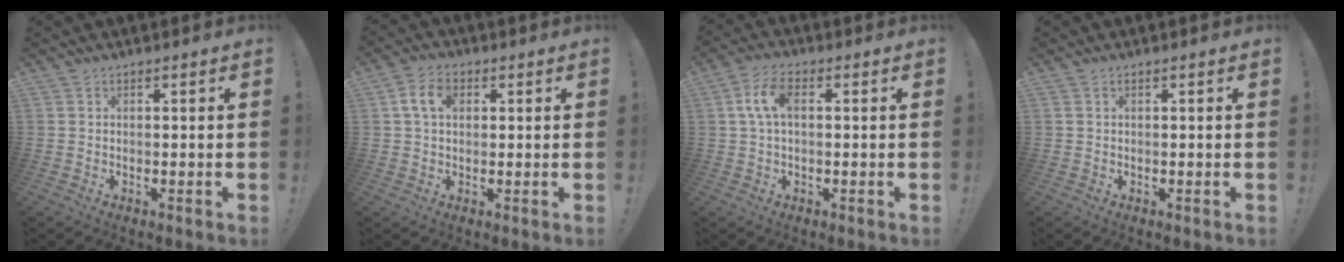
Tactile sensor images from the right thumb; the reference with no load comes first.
{"total": 7.3, "force": [1.8, 4.9, 5.0], "torque": [-0.094, 0.009, 0.033]}
{"total": 7.6, "force": [1.2, 4.2, 6.2], "torque": [-0.123, 0.009, 0.021]}
{"total": 0.5, "force": [0.2, 0.3, 0.4], "torque": [-0.012, 0.003, 0.006]}